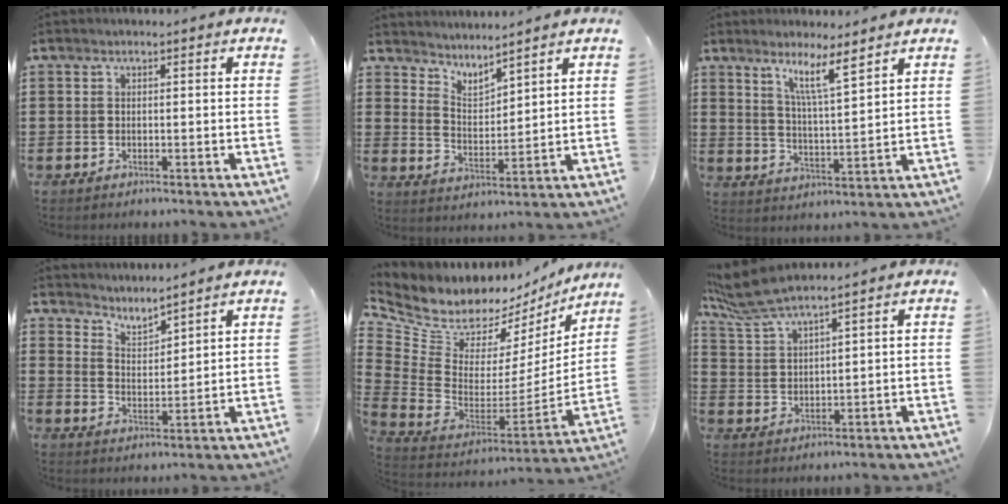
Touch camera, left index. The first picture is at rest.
{"total": 3.4, "force": [3.4, -0.1, -0.3], "torque": [-0.012, -0.022, 0.058]}
{"total": 7.1, "force": [5.2, 0.6, 4.8], "torque": [-0.093, -0.021, 0.086]}
{"total": 3.2, "force": [3.2, -0.2, -0.1], "torque": [-0.013, -0.018, 0.054]}
{"total": 9.1, "force": [8.0, 3.5, 2.6], "torque": [-0.109, -0.079, 0.142]}
{"total": 6.3, "force": [5.4, 0.8, 3.1], "torque": [-0.086, -0.019, 0.095]}